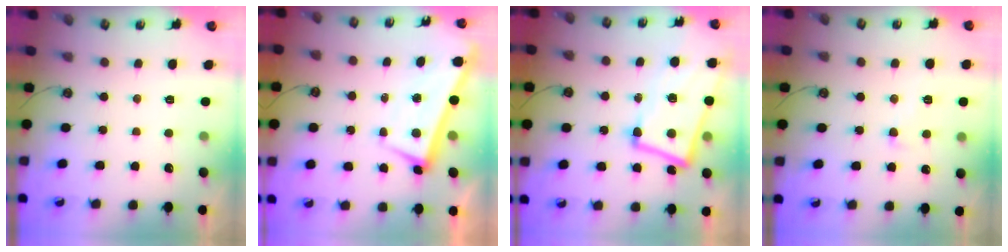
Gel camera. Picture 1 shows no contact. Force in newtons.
{"total": 1.6, "press": 0.6, "slide": 1.5}
{"total": 10.1, "press": 9.8, "slide": 2.3}
{"total": 1.7, "press": 1.7, "slide": 0.2}